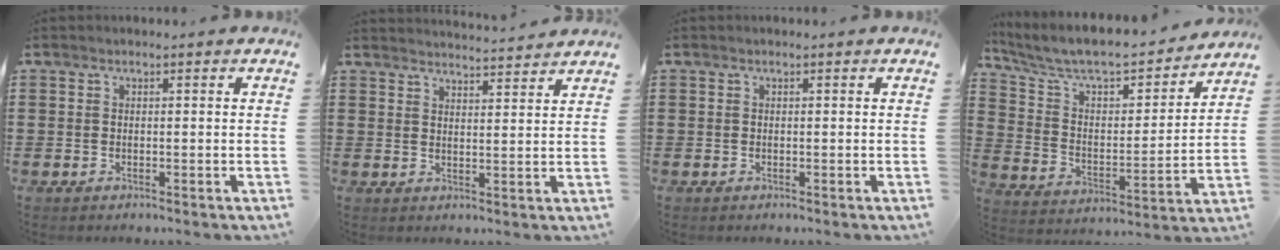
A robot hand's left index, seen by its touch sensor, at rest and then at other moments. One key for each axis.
{"total": 3.2, "fx": 3.2, "fy": -0.5, "fz": 0.0, "tx": -0.011, "ty": -0.019, "tz": 0.057}
{"total": 0.0}
{"total": 7.2, "fx": 6.4, "fy": 1.7, "fz": 2.8, "tx": -0.086, "ty": -0.047, "tz": 0.103}